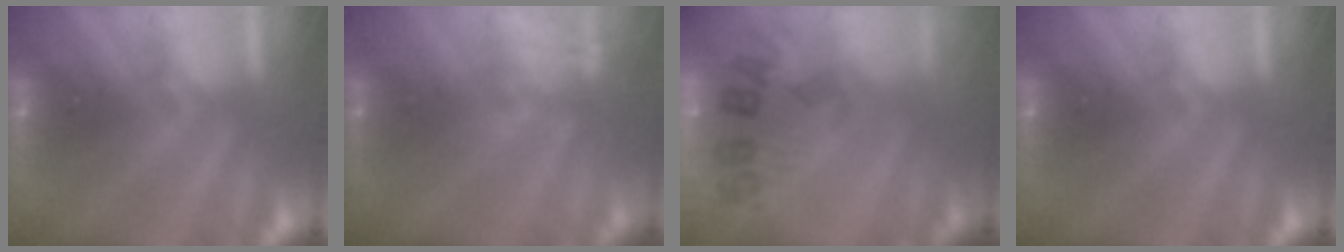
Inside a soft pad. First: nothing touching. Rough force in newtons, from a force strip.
{"total": 3.8}
{"total": 7.7}
{"total": 0.0}